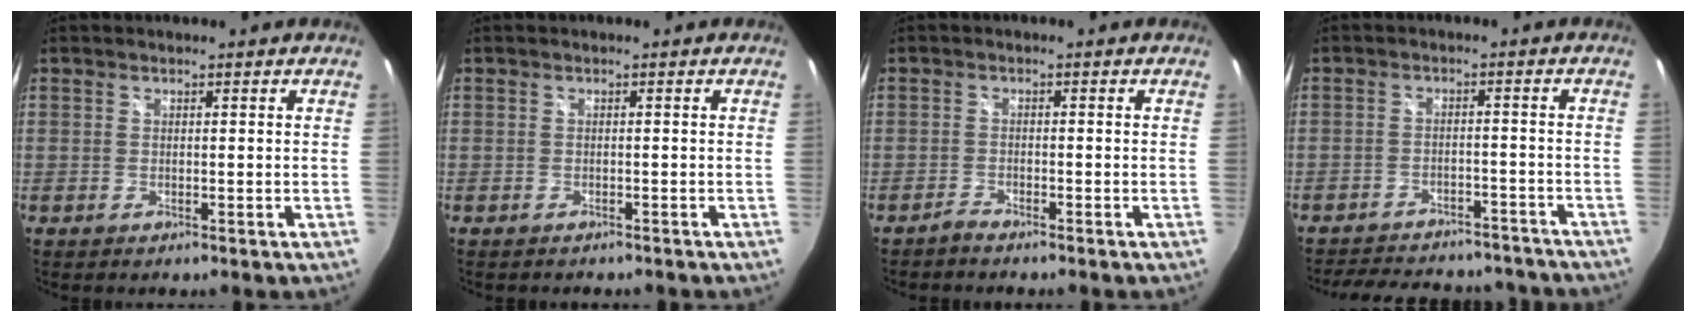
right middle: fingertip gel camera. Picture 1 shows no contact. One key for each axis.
{"total": 1.9, "fx": -1.7, "fy": 0.7, "fz": 0.6, "tx": -0.015, "ty": -0.011, "tz": -0.023}
{"total": 1.6, "fx": -1.6, "fy": 0.1, "fz": 0.2, "tx": -0.013, "ty": -0.003, "tz": -0.033}
{"total": 19.8, "fx": -17.3, "fy": 6.9, "fz": 6.8, "tx": -0.143, "ty": 0.019, "tz": -0.212}